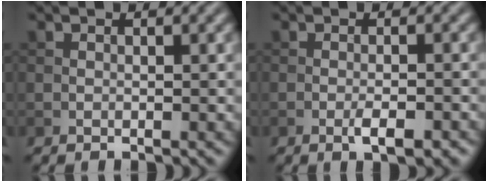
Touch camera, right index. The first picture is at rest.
{"total": 2.6, "force": [-1.4, 0.6, 2.2], "torque": [-0.039, -0.001, -0.023]}